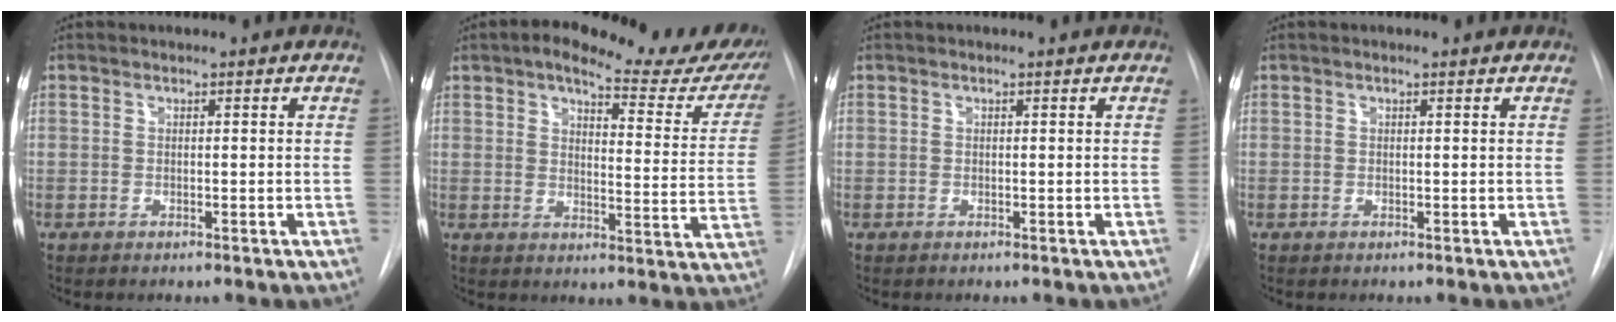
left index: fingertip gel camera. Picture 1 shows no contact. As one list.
[{"total": 21.4, "force": [17.9, 5.4, 10.5], "torque": [-0.127, -0.032, 0.200]}, {"total": 0.0}, {"total": 0.5, "force": [0.5, 0.0, 0.2], "torque": [-0.009, 0.008, 0.008]}]